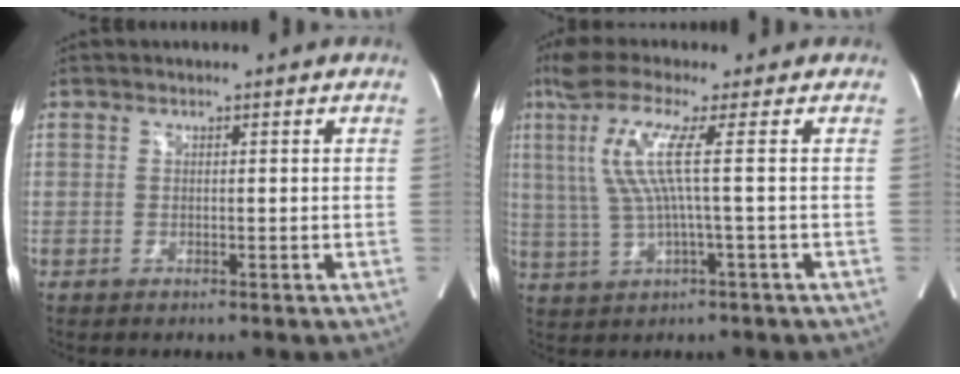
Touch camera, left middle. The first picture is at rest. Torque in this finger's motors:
{"motor_torque": [1.51, -0.28, 0.74, 0.21]}